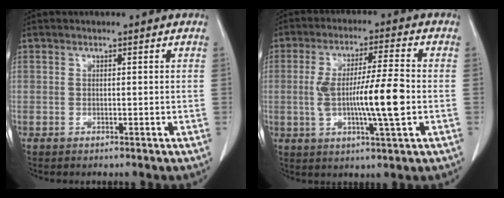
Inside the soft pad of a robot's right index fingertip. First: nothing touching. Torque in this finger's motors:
{"motor_torque": [1.33, 0.19, 0.49, 0.18]}